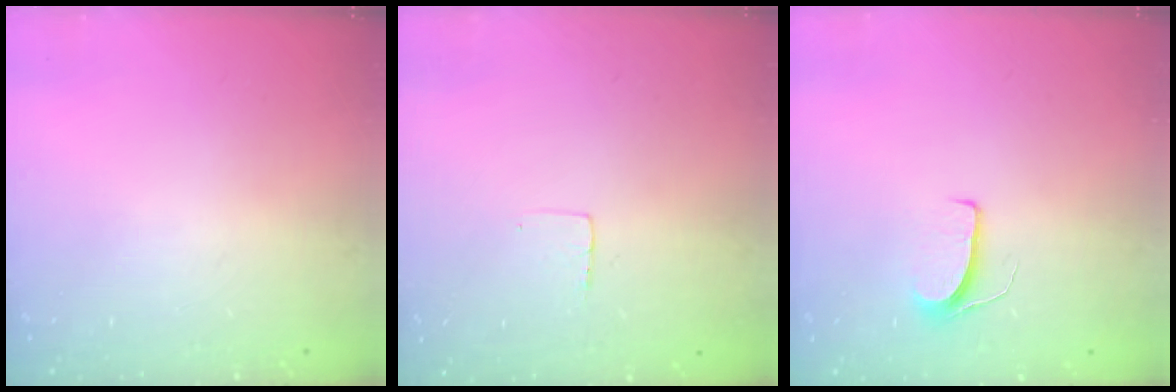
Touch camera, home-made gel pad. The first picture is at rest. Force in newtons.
{"total": 3.0, "press": 3.0, "slide": 0.2}
{"total": 6.2, "press": 6.2, "slide": 0.5}